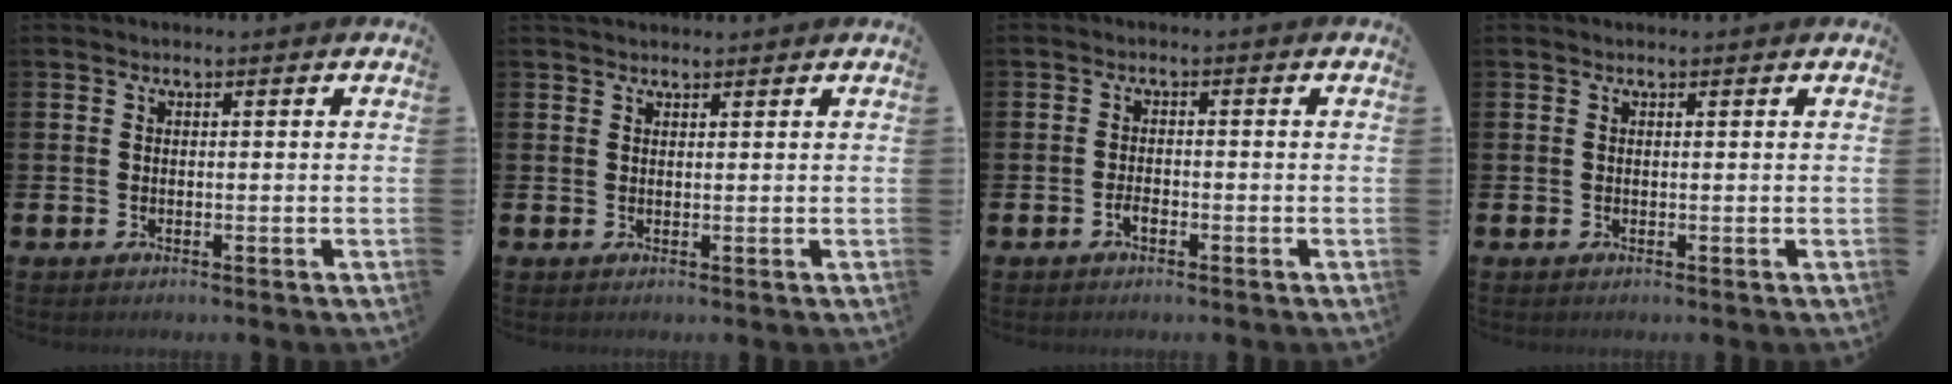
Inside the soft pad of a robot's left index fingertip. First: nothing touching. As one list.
[{"total": 1.4, "force": [1.3, 0.4, 0.2], "torque": [0.010, -0.002, 0.021]}, {"total": 1.4, "force": [-0.8, 0.7, 1.0], "torque": [-0.022, 0.001, -0.014]}, {"total": 0.0}]